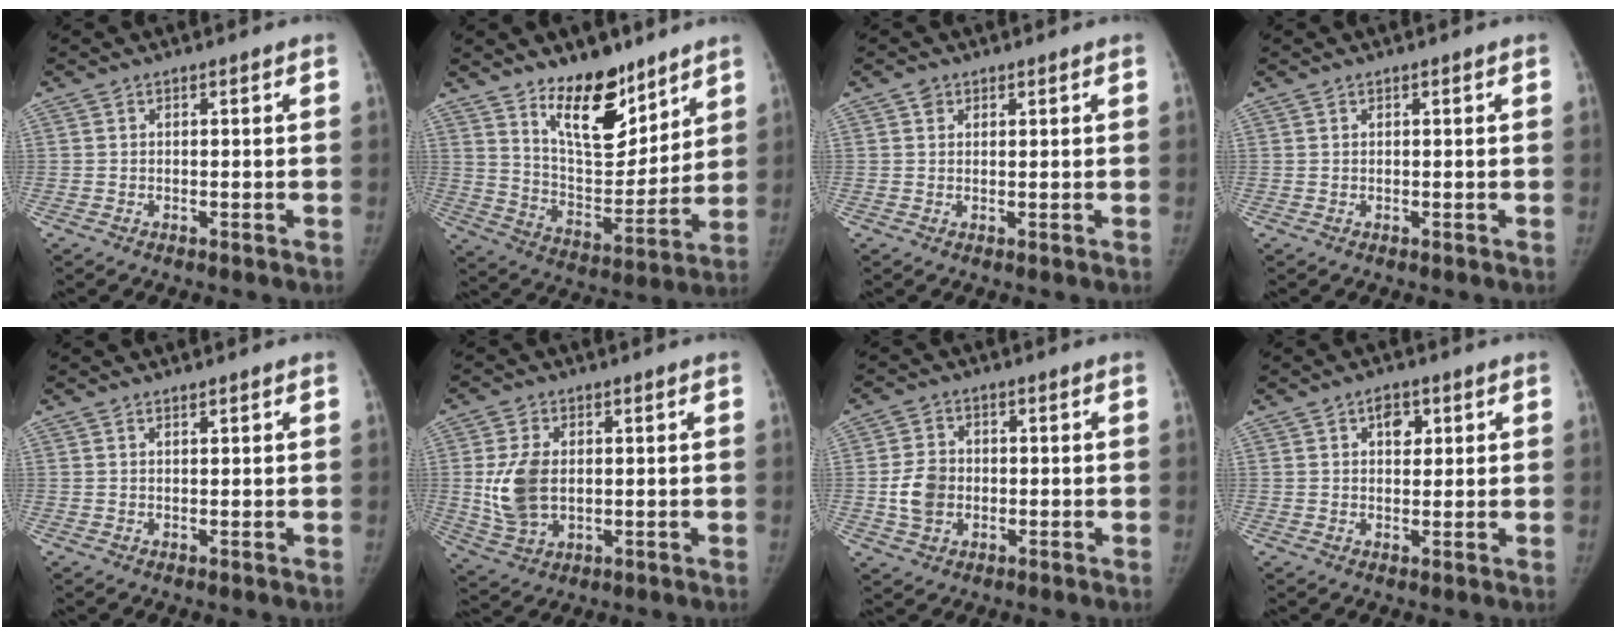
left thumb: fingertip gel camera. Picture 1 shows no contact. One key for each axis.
{"total": 15.6, "fx": 10.8, "fy": 7.0, "fz": 8.9, "tx": -0.092, "ty": -0.090, "tz": 0.190}
{"total": 1.5, "fx": 0.8, "fy": 1.2, "fz": 0.4, "tx": 0.005, "ty": -0.003, "tz": 0.011}
{"total": 0.0}
{"total": 0.7, "fx": 0.6, "fy": 0.2, "fz": 0.3, "tx": -0.004, "ty": -0.004, "tz": 0.012}
{"total": 9.6, "fx": 0.7, "fy": 6.3, "fz": 7.2, "tx": -0.136, "ty": -0.006, "tz": 0.025}
{"total": 6.3, "fx": -0.7, "fy": 5.1, "fz": 3.7, "tx": -0.056, "ty": 0.005, "tz": -0.013}
{"total": 4.0, "fx": 1.7, "fy": 2.6, "fz": 2.5, "tx": -0.018, "ty": -0.005, "tz": 0.023}